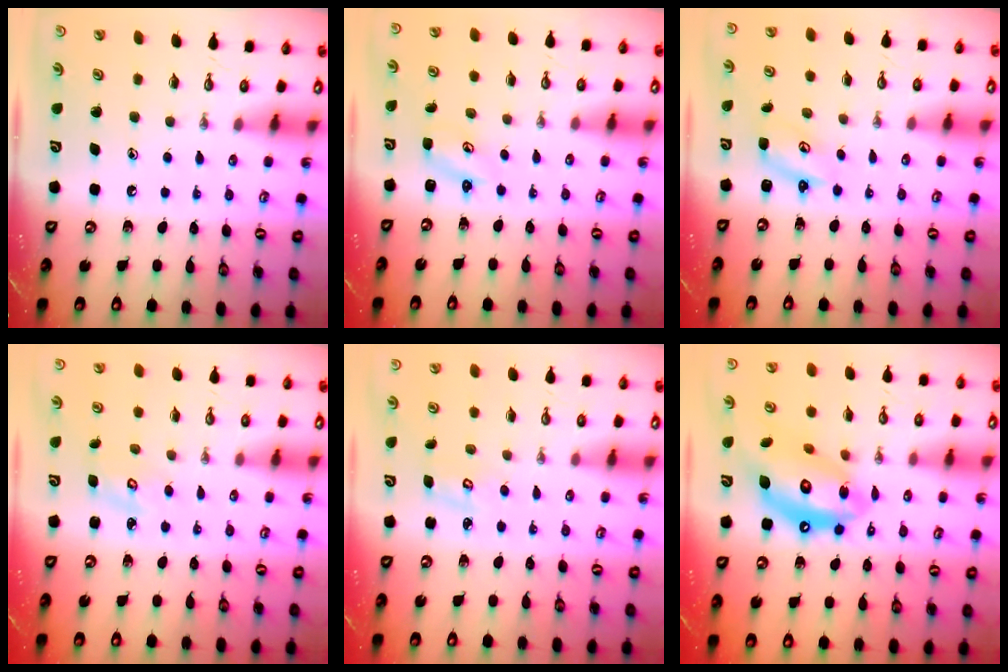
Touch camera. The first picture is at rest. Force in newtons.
{"total": 2.1, "press": 2.0, "slide": 0.3}
{"total": 2.6, "press": 2.6, "slide": 0.2}
{"total": 2.5, "press": 2.5, "slide": 0.3}
{"total": 2.9, "press": 2.9, "slide": 0.2}
{"total": 16.3, "press": 16.2, "slide": 1.5}